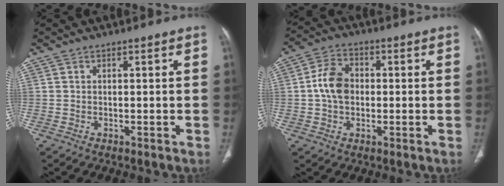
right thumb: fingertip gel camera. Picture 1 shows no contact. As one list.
[{"total": 7.6, "force": [0.1, 5.5, 5.2], "torque": [-0.086, 0.015, -0.005]}]